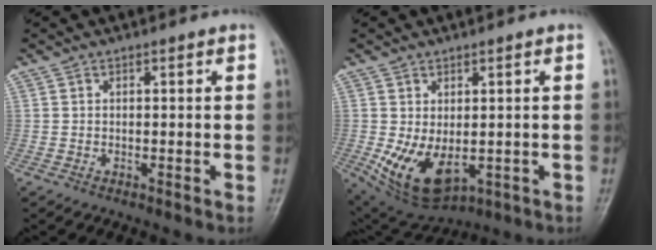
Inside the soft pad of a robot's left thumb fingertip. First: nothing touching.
{"total": 10.6, "force": [-1.8, 6.1, 8.5], "torque": [-0.141, -0.008, -0.006]}